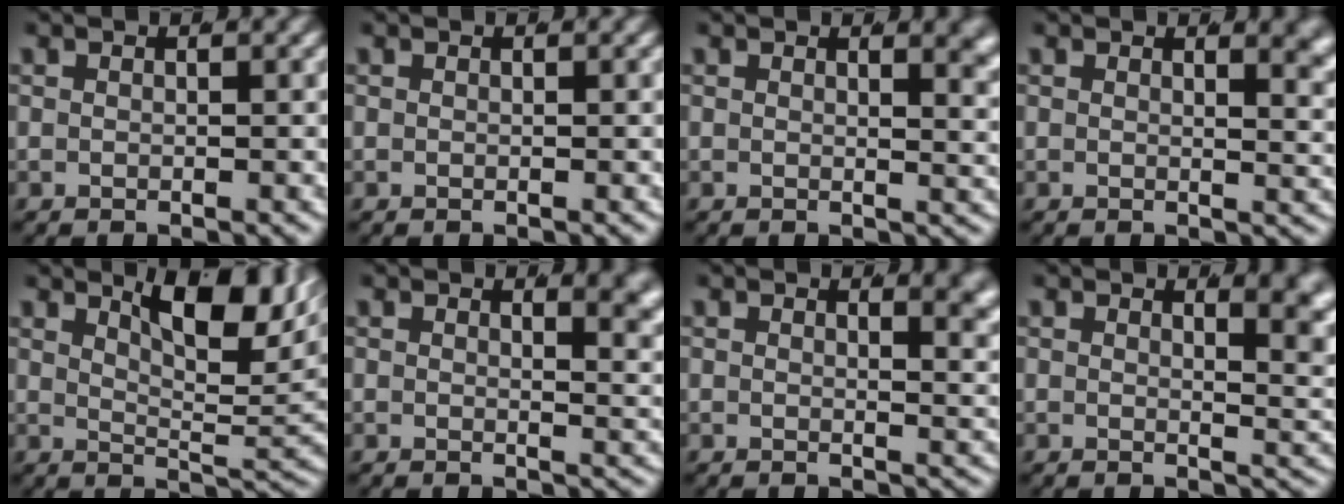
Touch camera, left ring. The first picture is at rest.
{"total": 0.0}
{"total": 2.8, "force": [1.6, 0.6, 2.2], "torque": [-0.015, -0.007, 0.024]}
{"total": 3.2, "force": [1.8, 0.8, 2.5], "torque": [-0.017, -0.006, 0.026]}
{"total": 8.1, "force": [4.2, 2.2, 6.5], "torque": [-0.081, -0.003, 0.068]}
{"total": 4.2, "force": [2.3, 1.1, 3.3], "torque": [-0.020, -0.003, 0.033]}
{"total": 3.7, "force": [2.1, 1.0, 2.9], "torque": [-0.019, -0.003, 0.030]}
{"total": 5.0, "force": [2.3, 1.3, 4.2], "torque": [-0.028, -0.006, 0.035]}